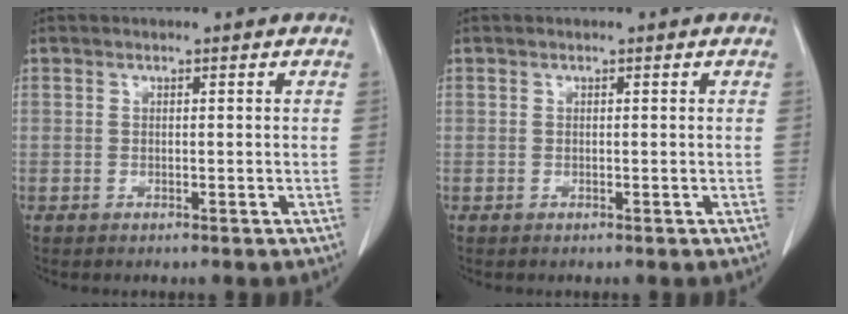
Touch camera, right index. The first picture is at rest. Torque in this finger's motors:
{"motor_torque": [0.00, 0.00, 0.00, 0.00]}